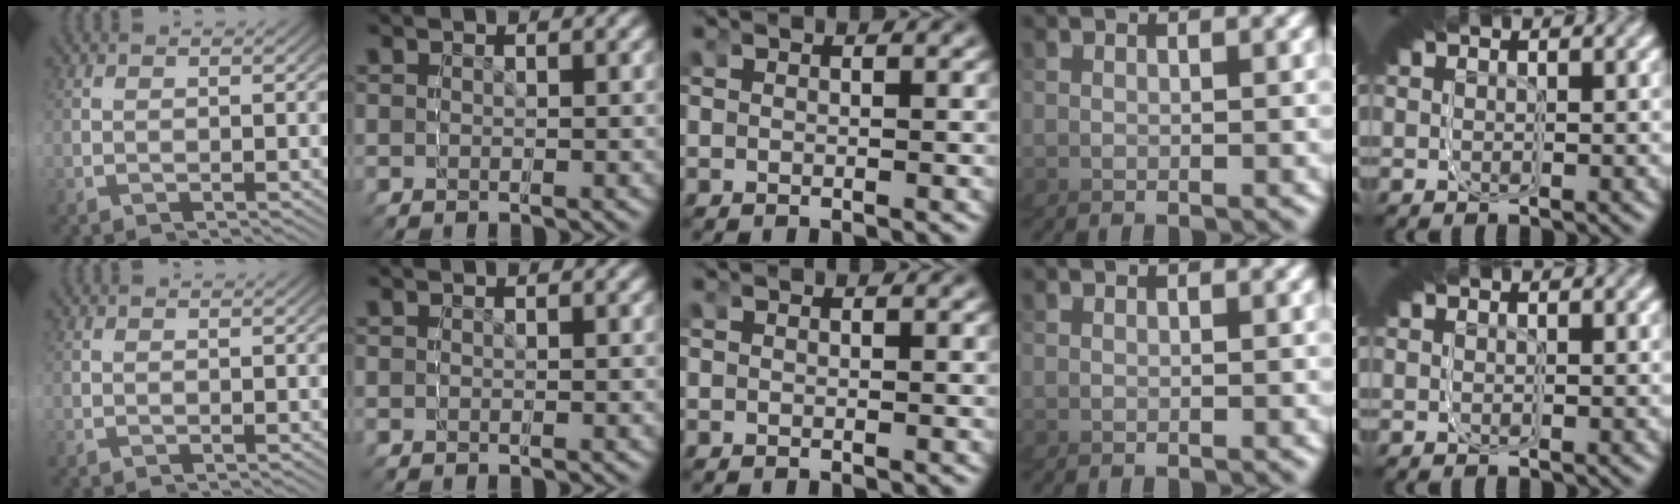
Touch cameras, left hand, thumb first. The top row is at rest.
{}